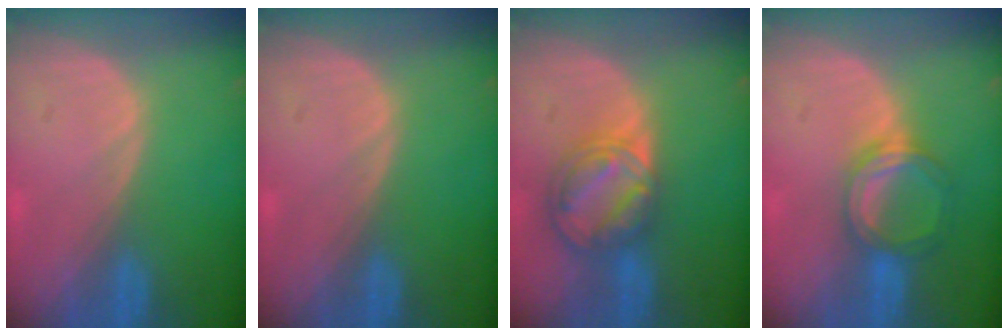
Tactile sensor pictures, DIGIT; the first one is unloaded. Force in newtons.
{"total": 0.0}
{"total": 8.5, "press": 7.2, "slide": 4.6}
{"total": 5.1, "press": 5.0, "slide": 1.1}